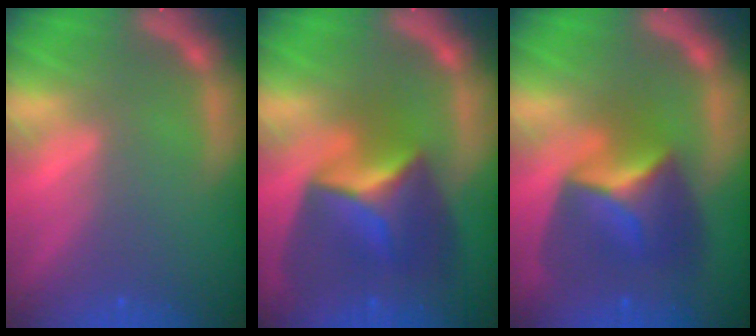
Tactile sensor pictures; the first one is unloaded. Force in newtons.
{"total": 8.4}
{"total": 7.4}